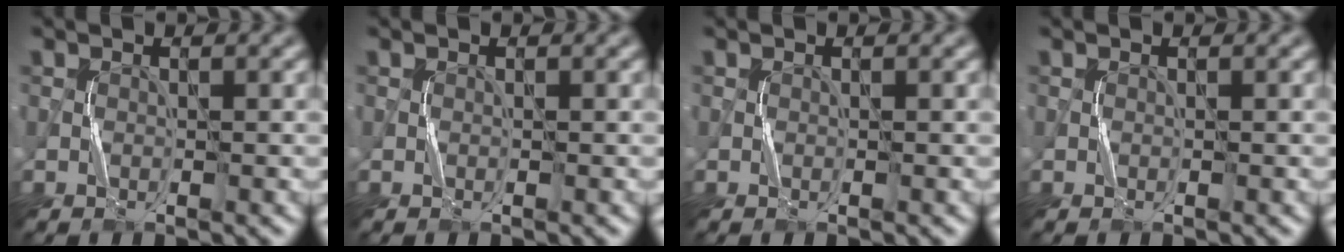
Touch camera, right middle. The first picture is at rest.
{"total": 0.0}
{"total": 0.0}
{"total": 0.0}